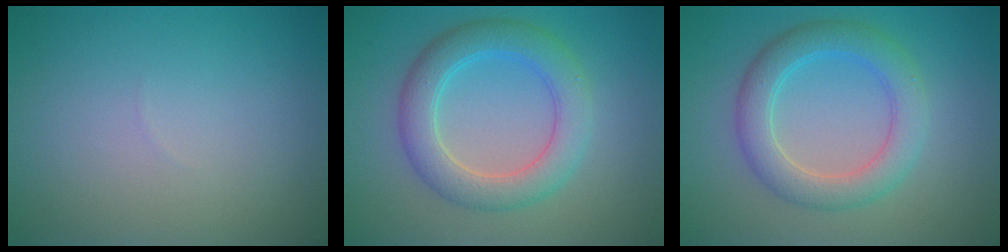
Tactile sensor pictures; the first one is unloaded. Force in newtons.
{"total": 5.0, "press": 5.0, "slide": 0.3}
{"total": 4.4, "press": 4.4, "slide": 0.2}